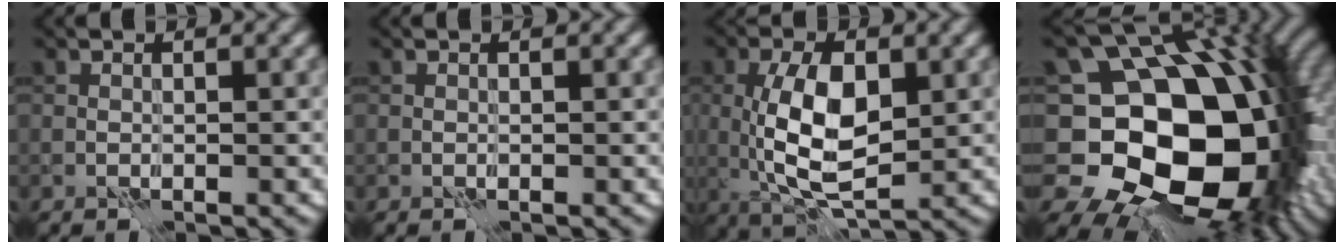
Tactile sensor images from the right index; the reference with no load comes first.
{"total": 0.0}
{"total": 7.6, "force": [0.3, 3.5, 6.7], "torque": [-0.134, -0.003, 0.007]}
{"total": 17.8, "force": [-1.8, 13.1, 12.0], "torque": [-0.179, -0.022, -0.008]}